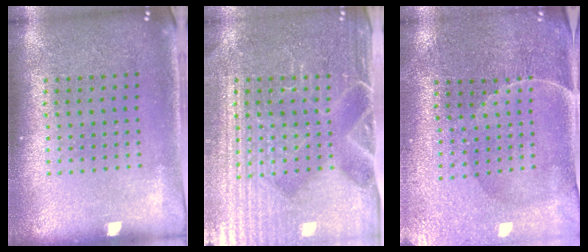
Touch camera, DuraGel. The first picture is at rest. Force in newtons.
{"total": 4.7, "press": 4.4, "slide": 1.8}
{"total": 0.7, "press": 0.6, "slide": 0.4}